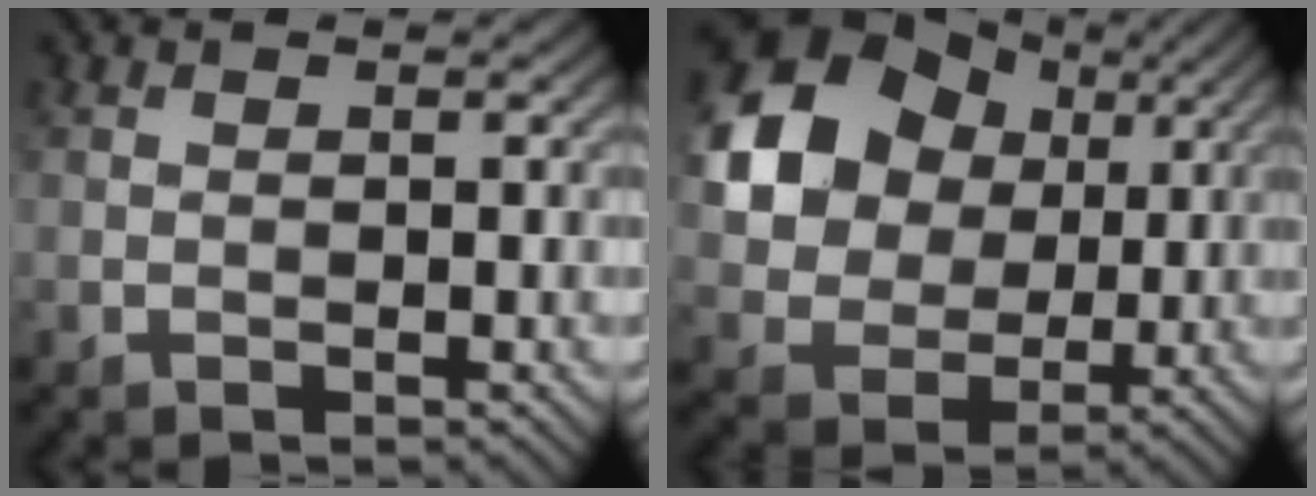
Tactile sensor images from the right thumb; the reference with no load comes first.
{"total": 16.7, "force": [5.0, 13.5, 8.3], "torque": [-0.233, 0.040, 0.107]}